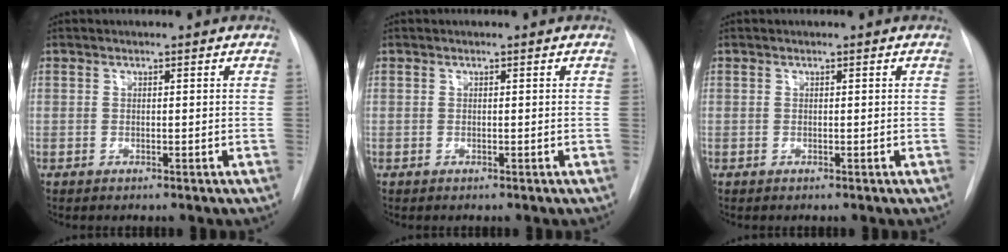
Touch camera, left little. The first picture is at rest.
{"total": 0.0}
{"total": 0.0}